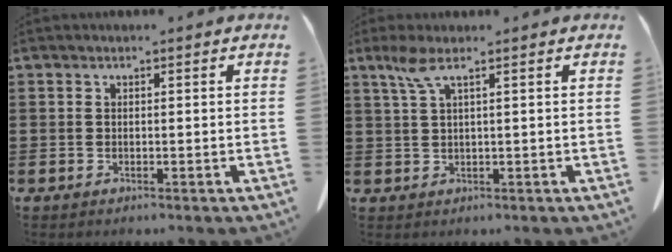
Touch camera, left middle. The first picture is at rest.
{"total": 3.1, "force": [1.5, 0.2, 2.7], "torque": [-0.065, -0.002, 0.024]}